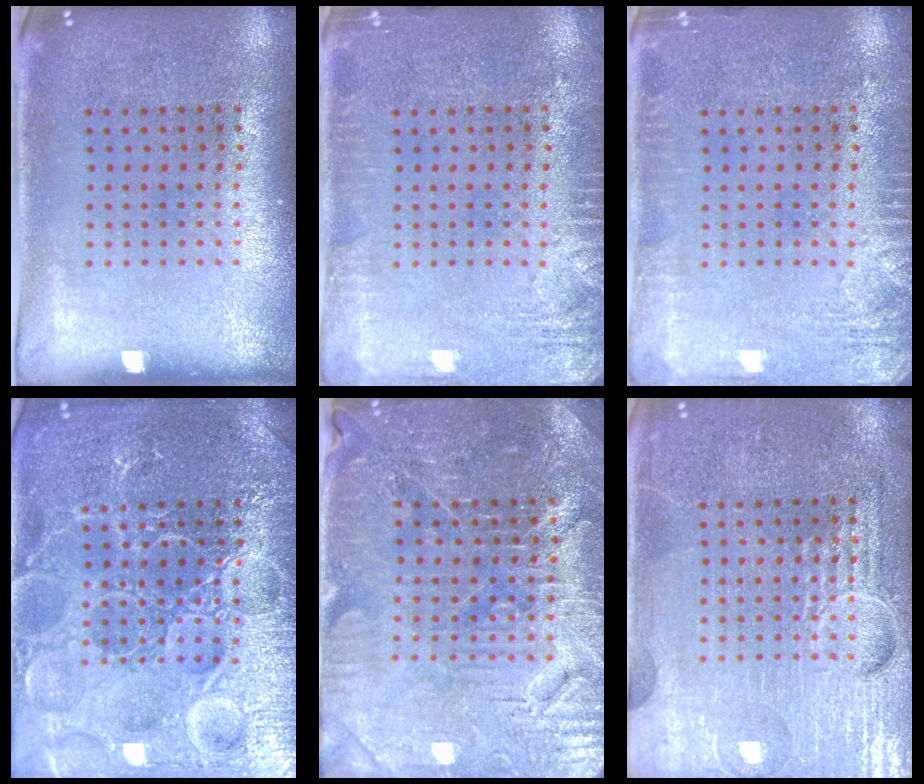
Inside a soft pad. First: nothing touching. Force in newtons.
{"total": 2.5, "press": 2.5, "slide": 0.4}
{"total": 2.5, "press": 2.5, "slide": 0.4}
{"total": 7.4, "press": 7.4, "slide": 0.9}
{"total": 4.2, "press": 4.1, "slide": 1.0}
{"total": 6.9, "press": 6.9, "slide": 0.9}